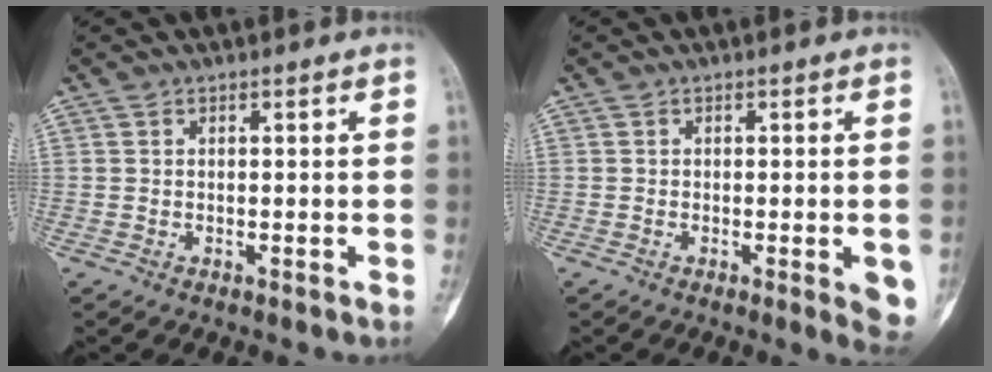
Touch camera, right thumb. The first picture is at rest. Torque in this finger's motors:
{"motor_torque": [1.21, 1.21, 0.98, -0.39, 0.20]}